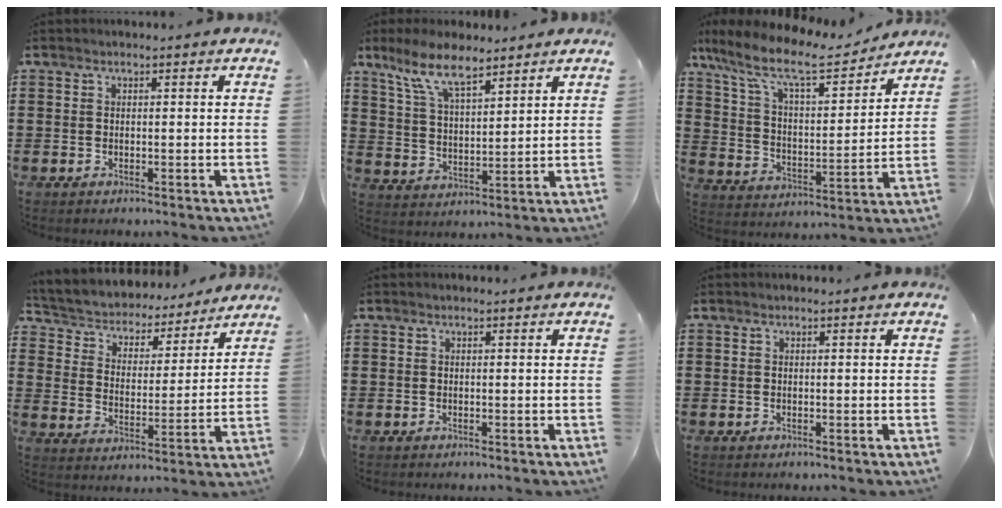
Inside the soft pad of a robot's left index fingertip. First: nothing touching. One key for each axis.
{"total": 8.9, "fx": 6.9, "fy": 2.4, "fz": 5.0, "tx": -0.118, "ty": -0.010, "tz": 0.127}
{"total": 10.7, "fx": 8.7, "fy": 2.1, "fz": 5.8, "tx": -0.146, "ty": -0.047, "tz": 0.147}
{"total": 4.1, "fx": 3.9, "fy": 1.2, "fz": 0.1, "tx": -0.029, "ty": -0.032, "tz": 0.061}
{"total": 0.0}
{"total": 0.0}